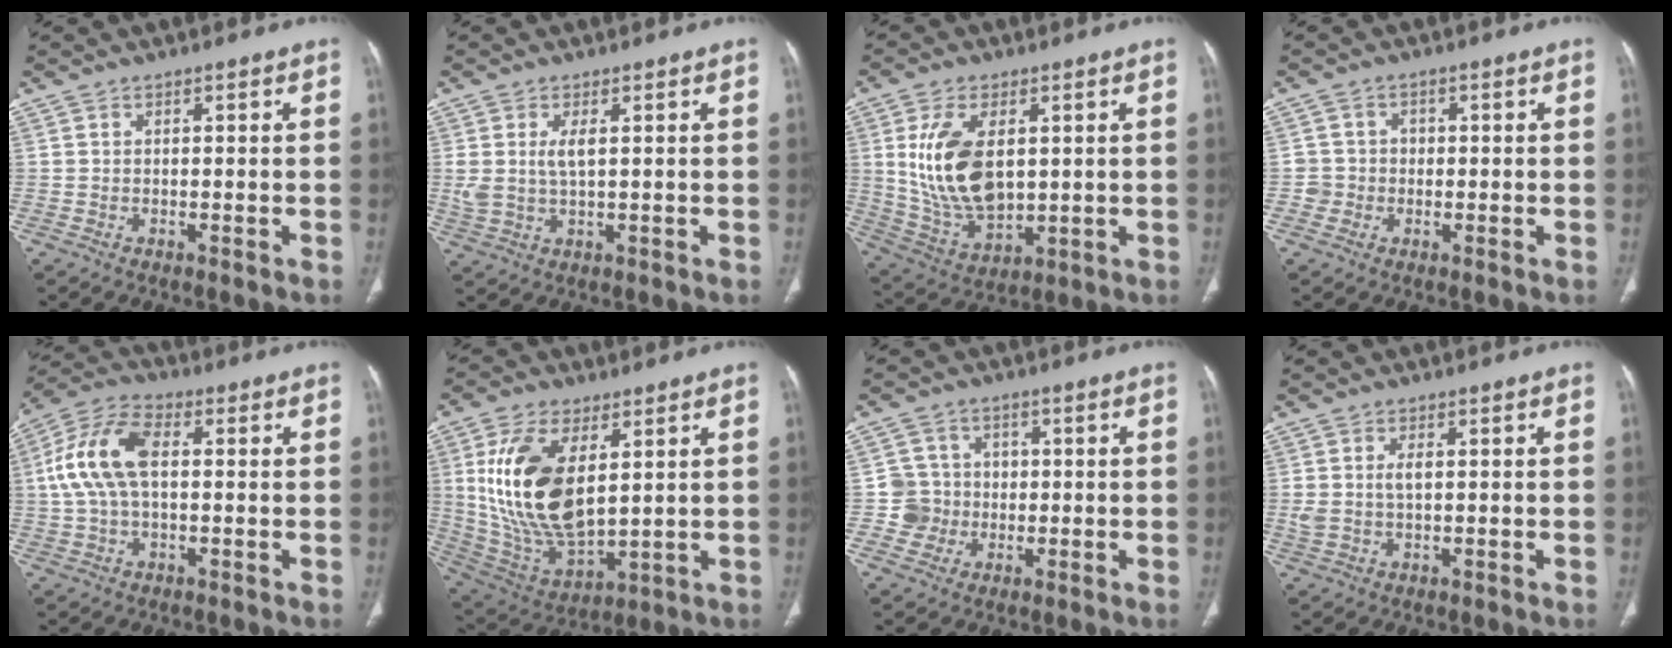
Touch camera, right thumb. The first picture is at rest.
{"total": 4.7, "force": [1.0, 2.0, 4.1], "torque": [-0.096, -0.002, 0.026]}
{"total": 15.0, "force": [2.5, 8.7, 12.0], "torque": [-0.223, -0.014, 0.063]}
{"total": 3.1, "force": [-0.7, 3.0, -0.1], "torque": [0.028, 0.013, -0.019]}
{"total": 12.4, "force": [1.2, 6.8, 10.3], "torque": [-0.217, 0.030, 0.018]}
{"total": 19.7, "force": [4.6, 10.1, 16.3], "torque": [-0.311, -0.027, 0.100]}
{"total": 5.9, "force": [-0.7, 5.9, 0.1], "torque": [0.037, 0.016, -0.019]}
{"total": 3.8, "force": [0.4, 2.1, 3.1], "torque": [-0.075, 0.005, 0.012]}